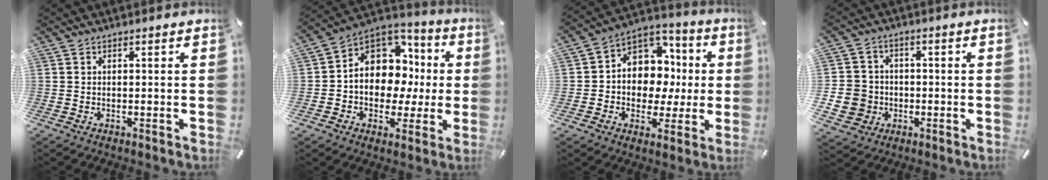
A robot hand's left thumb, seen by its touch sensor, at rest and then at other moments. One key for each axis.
{"total": 13.4, "fx": 1.4, "fy": 11.1, "fz": 7.4, "tx": -0.135, "ty": -0.017, "tz": 0.032}
{"total": 11.8, "fx": 0.4, "fy": 10.7, "fz": 4.8, "tx": -0.074, "ty": -0.010, "tz": 0.020}
{"total": 8.4, "fx": -1.7, "fy": 7.9, "fz": 2.2, "tx": -0.059, "ty": 0.013, "tz": -0.028}